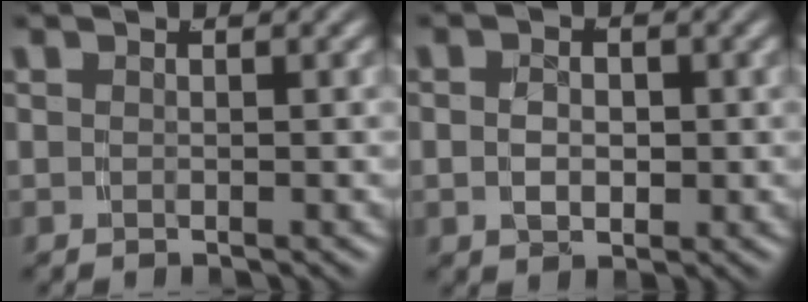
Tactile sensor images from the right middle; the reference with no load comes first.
{"total": 2.1, "force": [-0.2, 1.4, 1.6], "torque": [-0.029, -0.008, 0.005]}